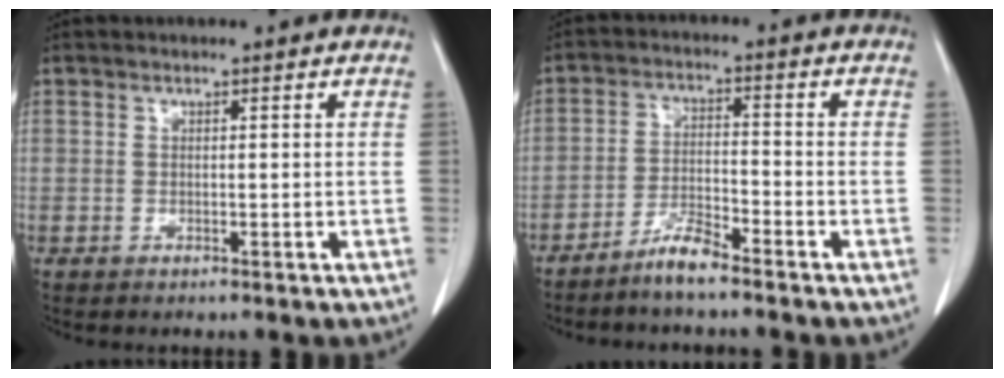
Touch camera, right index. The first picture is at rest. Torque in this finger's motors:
{"motor_torque": [0.04, -0.06, 0.01, 0.01]}